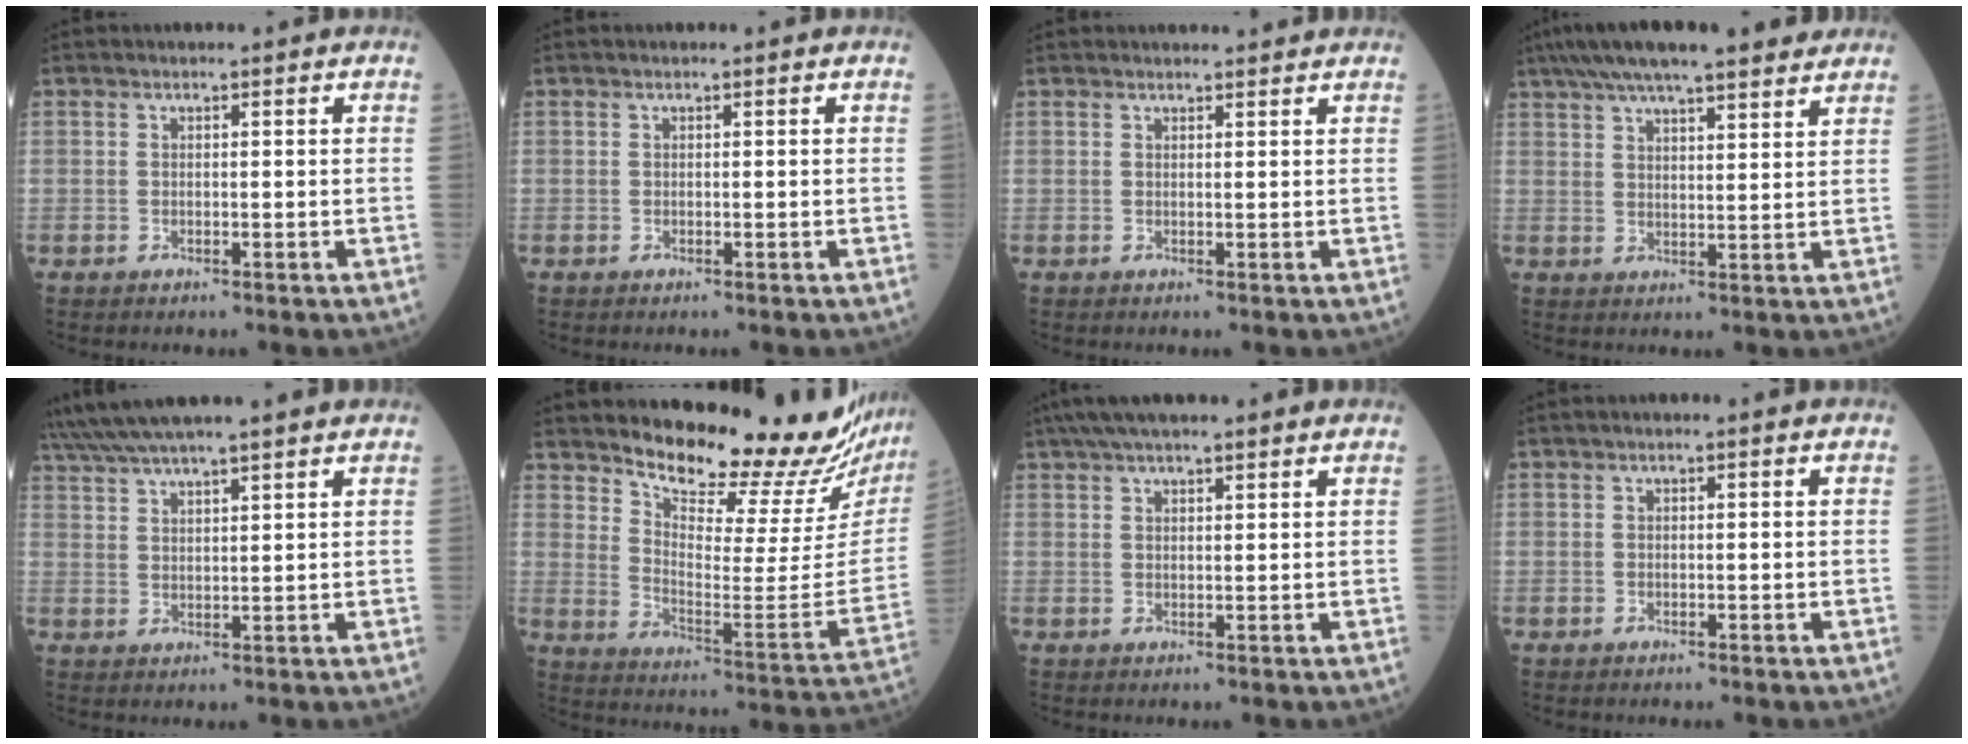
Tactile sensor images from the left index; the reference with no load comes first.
{"total": 0.0}
{"total": 3.9, "force": [3.8, 0.4, 0.8], "torque": [-0.013, 0.019, 0.045]}
{"total": 12.5, "force": [9.8, 1.9, 7.5], "torque": [-0.127, 0.047, 0.146]}
{"total": 13.1, "force": [11.5, 0.5, 6.2], "torque": [-0.122, 0.043, 0.182]}
{"total": 23.4, "force": [21.9, 2.8, 7.9], "torque": [-0.127, -0.114, 0.287]}
{"total": 9.2, "force": [7.3, 1.3, 5.4], "torque": [-0.089, 0.044, 0.110]}
{"total": 0.8, "force": [0.4, 0.1, 0.7], "torque": [-0.016, 0.008, 0.003]}